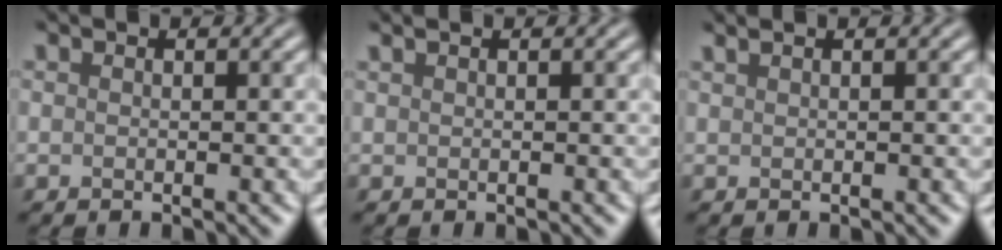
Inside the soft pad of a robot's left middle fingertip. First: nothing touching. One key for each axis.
{"total": 1.4, "fx": 1.0, "fy": 0.6, "fz": 0.8, "tx": -0.009, "ty": 0.014, "tz": 0.018}
{"total": 1.7, "fx": 1.3, "fy": 0.7, "fz": 0.9, "tx": -0.011, "ty": 0.017, "tz": 0.023}